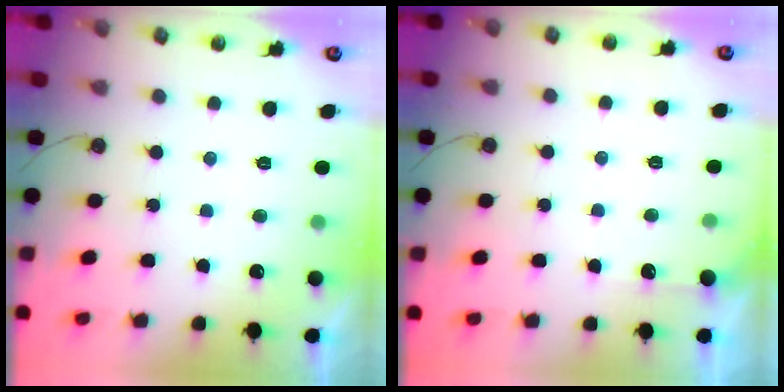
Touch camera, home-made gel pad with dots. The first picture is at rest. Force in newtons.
{"total": 3.4, "press": 3.4, "slide": 0.4}